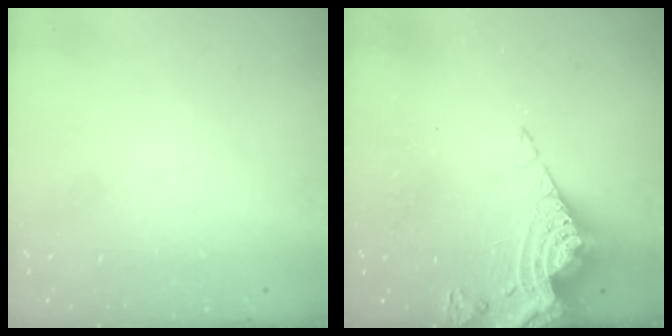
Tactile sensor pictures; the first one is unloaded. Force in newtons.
{"total": 14.0, "press": 13.9, "slide": 1.6}